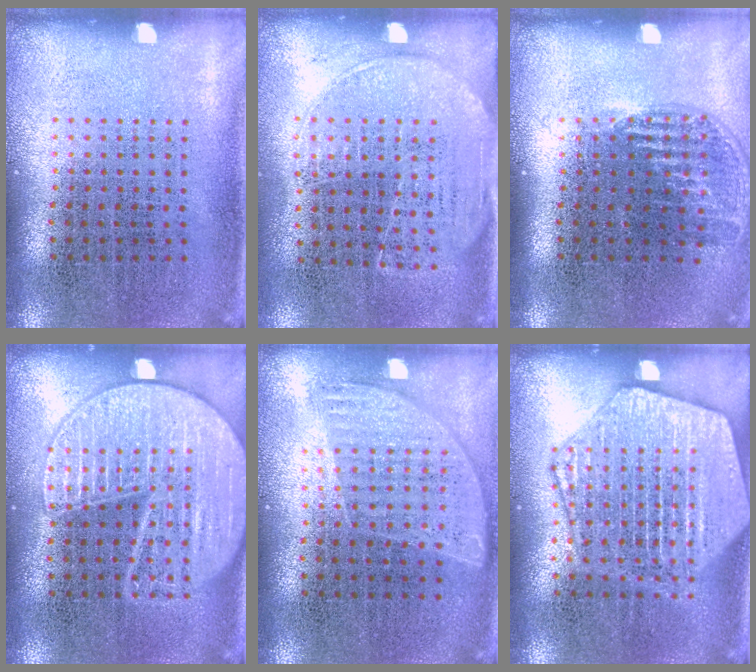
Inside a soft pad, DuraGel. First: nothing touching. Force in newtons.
{"total": 1.5, "press": 1.2, "slide": 0.9}
{"total": 1.1, "press": 1.0, "slide": 0.6}
{"total": 3.4, "press": 3.4, "slide": 0.3}
{"total": 0.8, "press": 0.8, "slide": 0.3}
{"total": 3.5, "press": 3.5, "slide": 0.4}